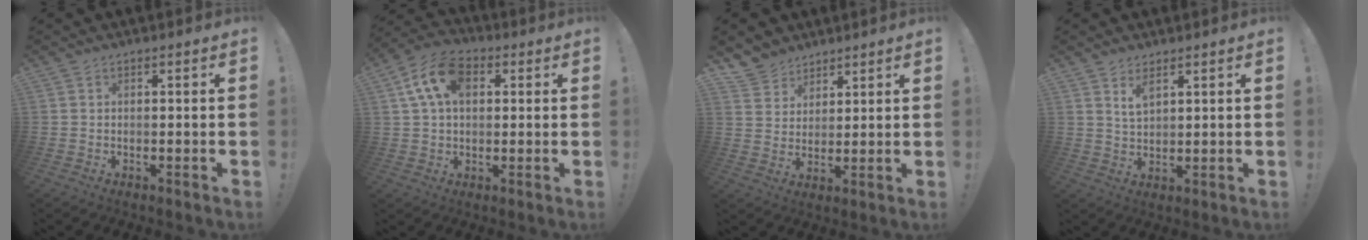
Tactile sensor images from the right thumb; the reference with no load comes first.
{"total": 12.7, "force": [4.1, 8.3, 8.8], "torque": [-0.152, 0.007, 0.078]}
{"total": 7.3, "force": [5.8, 4.4, 0.6], "torque": [-0.017, -0.044, 0.117]}
{"total": 4.3, "force": [3.0, 1.7, 2.7], "torque": [-0.035, -0.021, 0.050]}